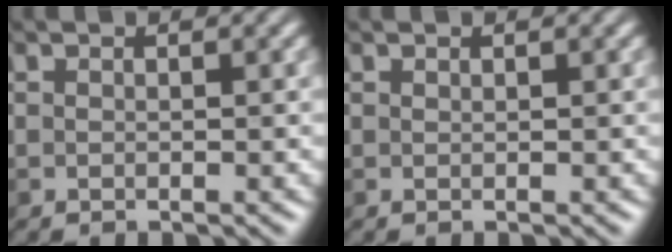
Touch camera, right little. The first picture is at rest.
{"total": 0.0}